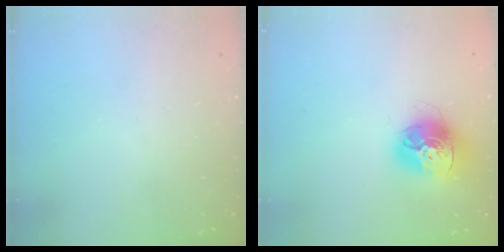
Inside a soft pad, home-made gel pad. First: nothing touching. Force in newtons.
{"total": 15.7, "press": 15.6, "slide": 1.6}